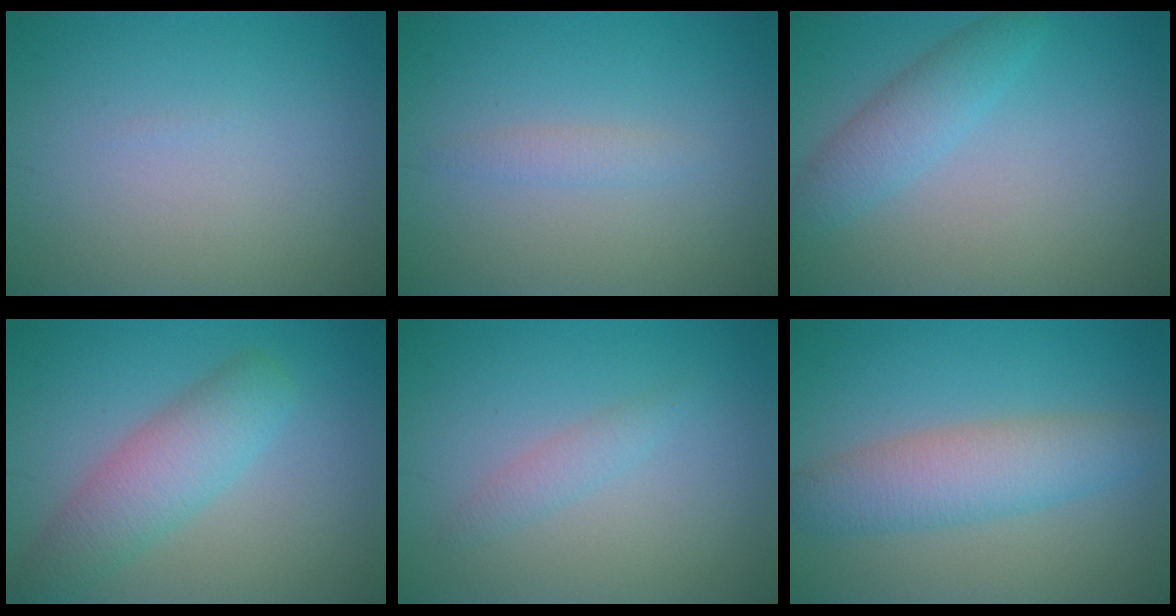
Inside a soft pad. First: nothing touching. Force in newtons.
{"total": 1.2, "press": 1.2, "slide": 0.0}
{"total": 3.0, "press": 3.0, "slide": 0.1}
{"total": 4.8, "press": 4.8, "slide": 0.2}
{"total": 1.3, "press": 1.3, "slide": 0.0}
{"total": 5.0, "press": 5.0, "slide": 0.1}